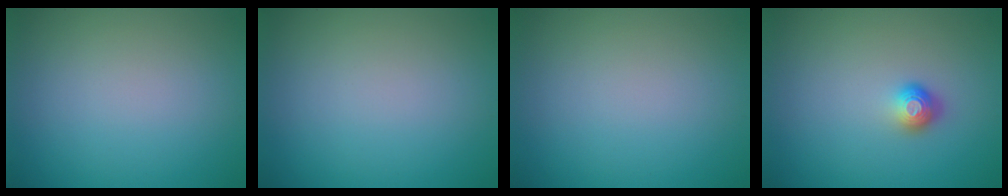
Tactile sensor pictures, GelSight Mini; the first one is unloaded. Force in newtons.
{"total": 0.0}
{"total": 0.0}
{"total": 1.7, "press": 1.3, "slide": 1.2}